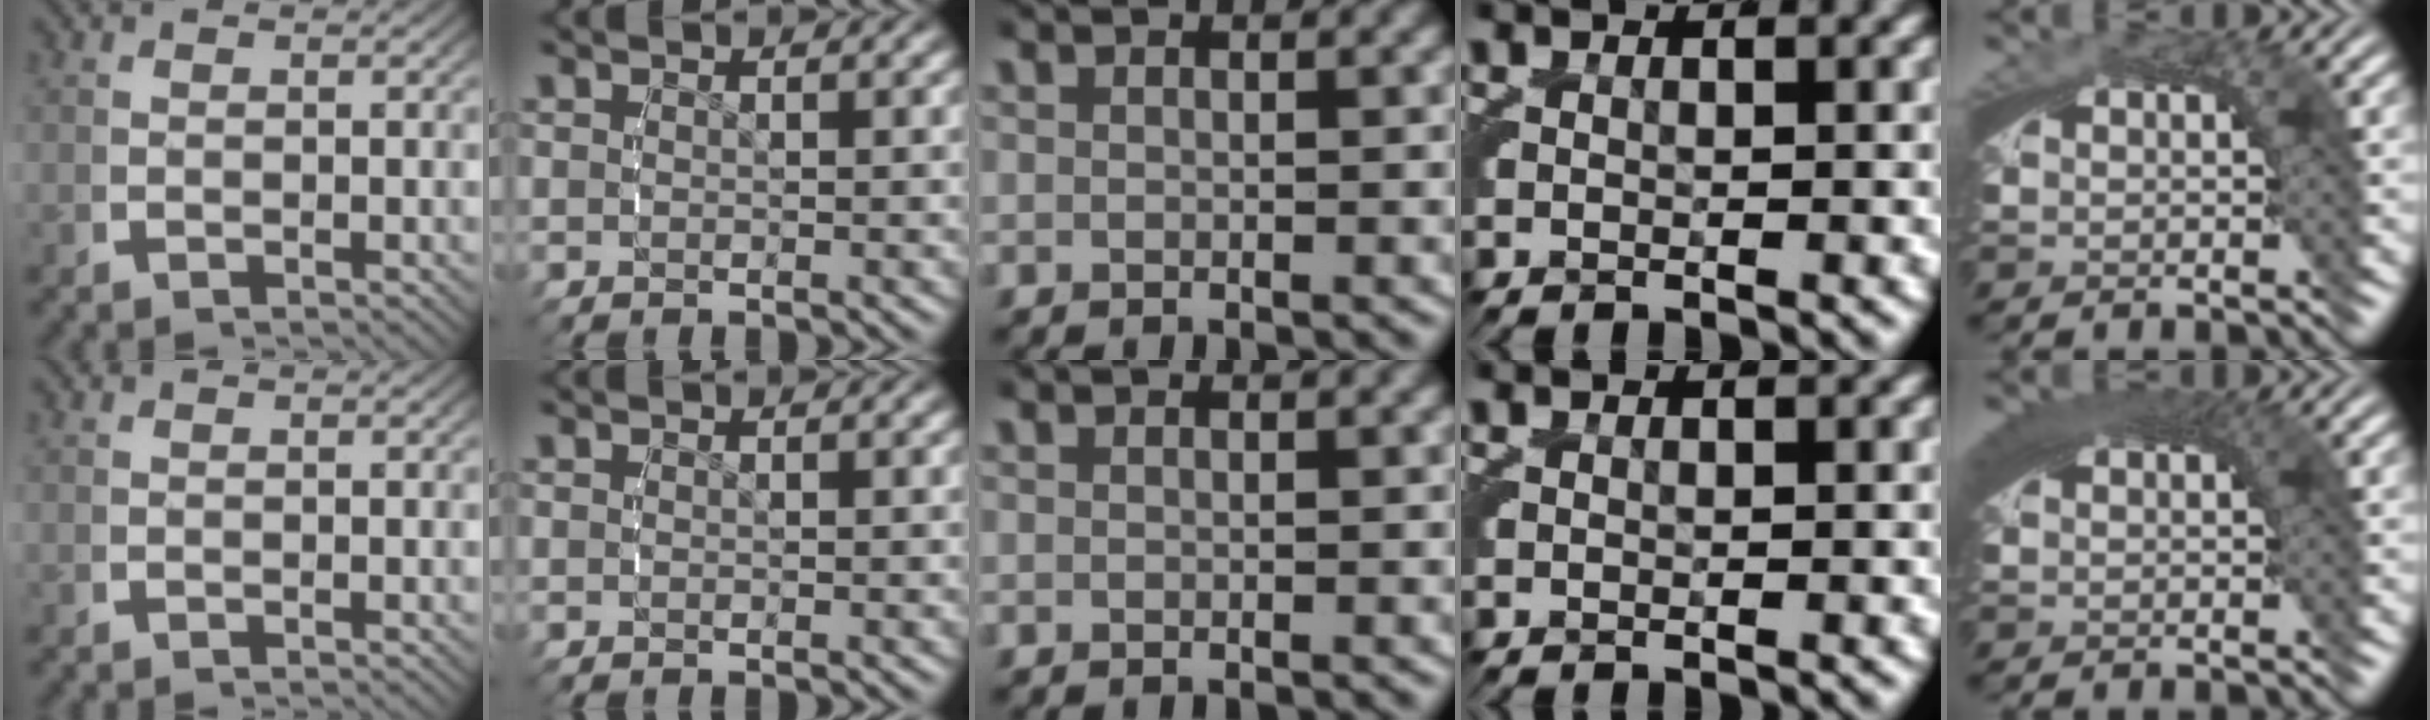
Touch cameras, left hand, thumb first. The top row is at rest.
{"little": {"total": 3.7, "force": [1.4, 1.0, 3.3], "torque": [-0.039, 0.013, 0.017]}}